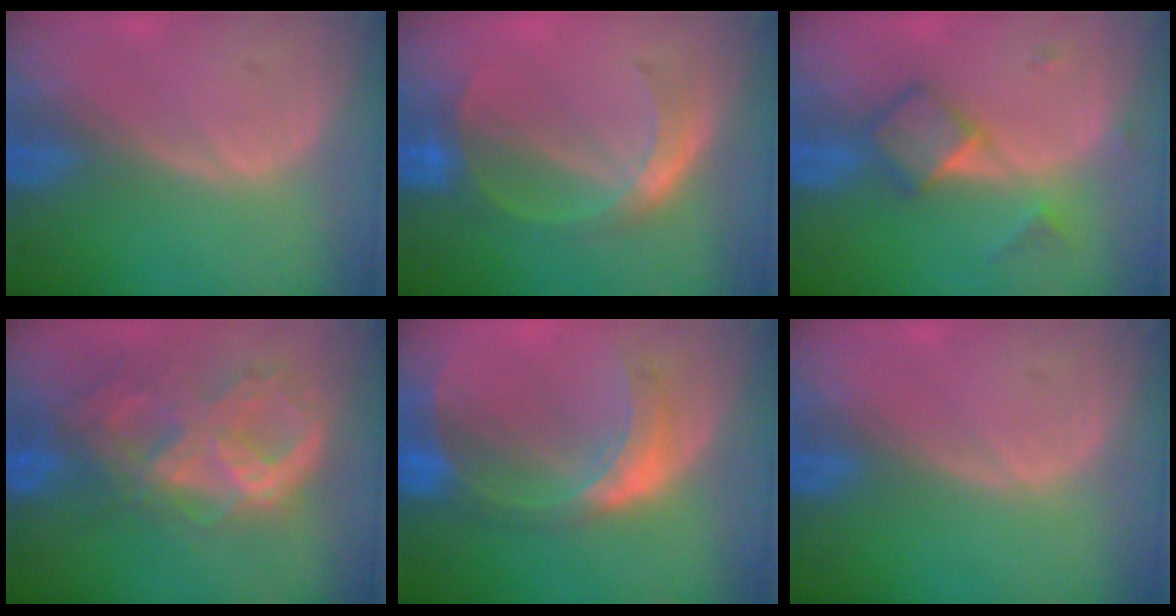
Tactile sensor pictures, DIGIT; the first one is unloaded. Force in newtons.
{"total": 4.9, "press": 4.9, "slide": 0.3}
{"total": 4.9, "press": 4.7, "slide": 1.4}
{"total": 10.5, "press": 8.9, "slide": 5.7}
{"total": 7.8, "press": 6.9, "slide": 3.6}
{"total": 0.0}